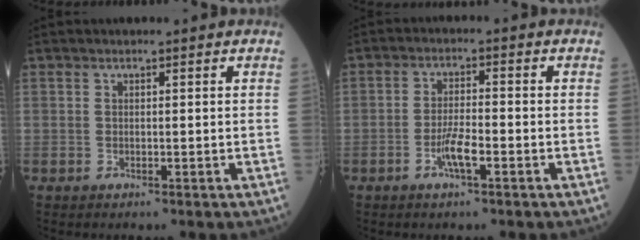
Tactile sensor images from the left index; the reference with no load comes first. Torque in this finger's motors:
{"motor_torque": [0.03, 0.12, 0.09, 0.03]}